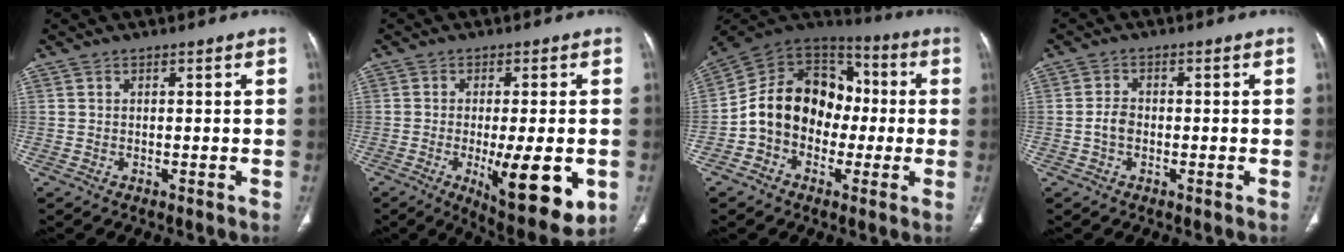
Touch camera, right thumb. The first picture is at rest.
{"total": 14.5, "force": [-3.8, 4.4, 13.3], "torque": [-0.183, -0.025, -0.045]}
{"total": 16.5, "force": [-1.9, 13.0, 9.9], "torque": [-0.130, 0.047, -0.044]}
{"total": 2.7, "force": [-0.7, 1.9, 1.8], "torque": [-0.031, 0.009, -0.016]}